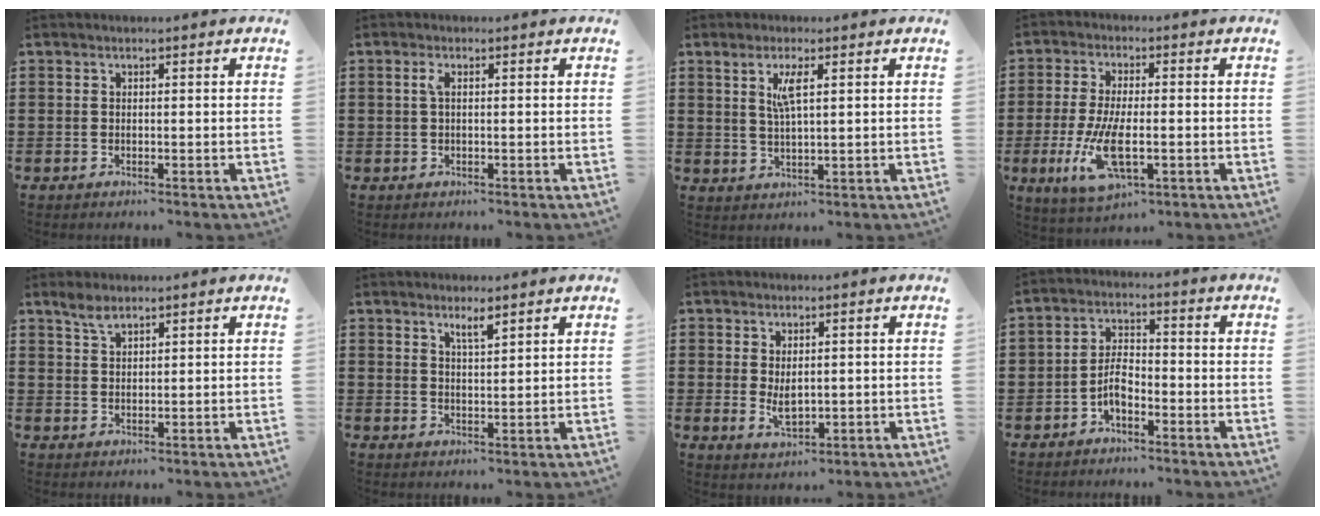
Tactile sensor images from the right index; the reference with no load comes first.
{"total": 1.4, "force": [0.2, 0.3, 1.4], "torque": [-0.028, 0.002, 0.002]}
{"total": 3.8, "force": [1.5, 0.7, 3.4], "torque": [-0.072, 0.003, 0.024]}
{"total": 9.0, "force": [-2.1, 3.8, 7.9], "torque": [-0.179, -0.017, -0.040]}
{"total": 2.7, "force": [2.1, 1.0, 1.4], "torque": [-0.034, 0.001, 0.040]}
{"total": 2.6, "force": [2.0, 0.4, 1.6], "torque": [-0.025, -0.001, 0.033]}
{"total": 3.1, "force": [0.1, 1.7, 2.6], "torque": [-0.043, -0.001, 0.002]}
{"total": 4.0, "force": [-2.2, 2.1, 2.6], "torque": [-0.062, 0.002, -0.046]}